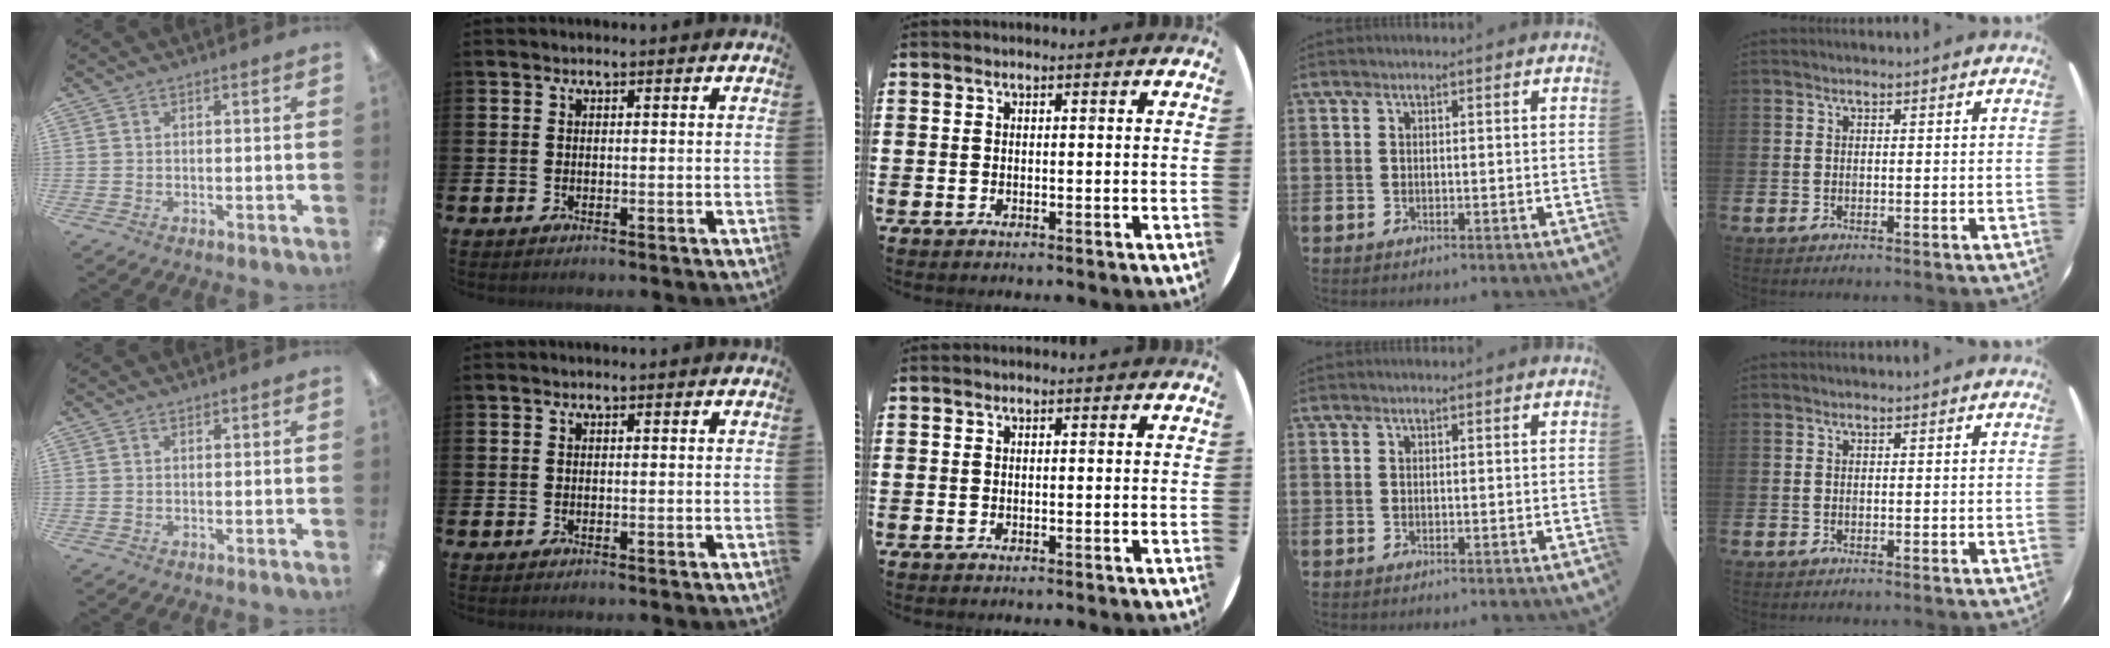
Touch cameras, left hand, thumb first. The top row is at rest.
{}